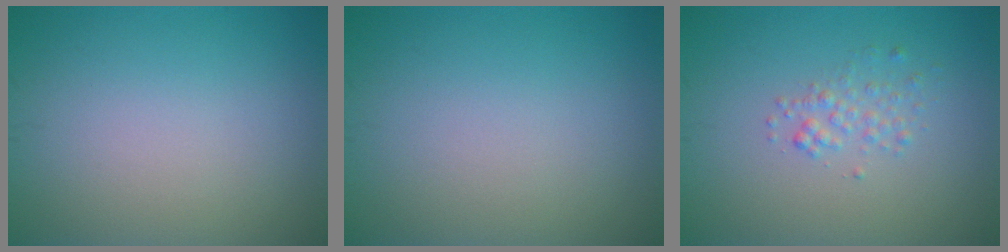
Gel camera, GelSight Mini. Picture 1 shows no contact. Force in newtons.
{"total": 0.0}
{"total": 1.5, "press": 1.5, "slide": 0.1}